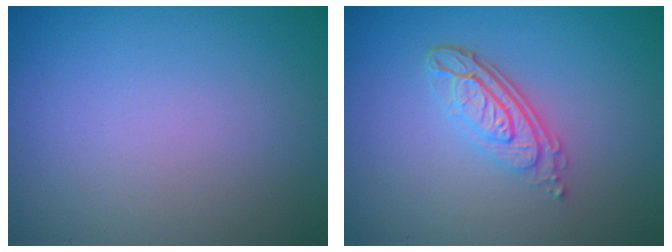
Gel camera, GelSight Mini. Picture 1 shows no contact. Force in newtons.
{"total": 4.4, "press": 3.1, "slide": 3.1}